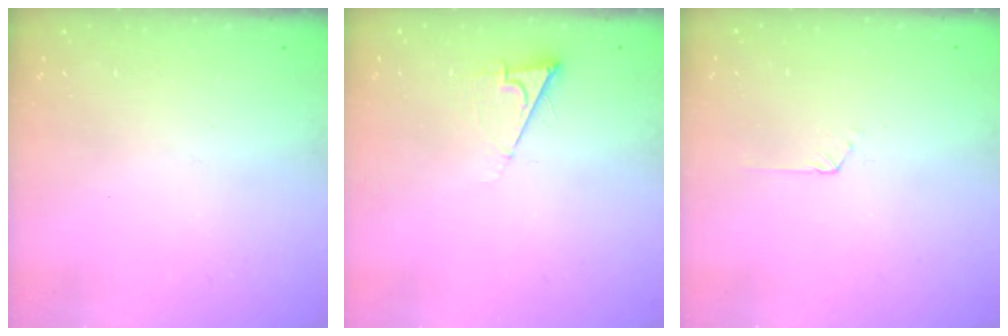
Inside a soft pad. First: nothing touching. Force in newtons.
{"total": 6.3, "press": 6.3, "slide": 0.7}
{"total": 1.5, "press": 1.4, "slide": 0.2}